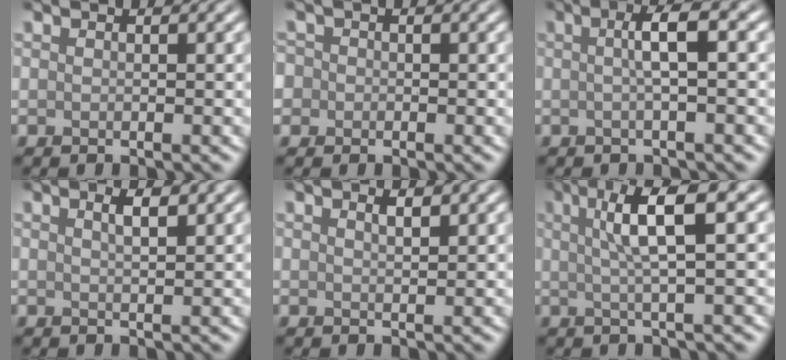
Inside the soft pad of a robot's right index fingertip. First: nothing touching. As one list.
[{"total": 2.3, "force": [0.0, 2.2, 0.6], "torque": [0.004, 0.012, -0.021]}, {"total": 3.3, "force": [0.3, 0.6, 3.3], "torque": [-0.052, 0.010, 0.000]}, {"total": 1.8, "force": [1.0, 0.5, 1.5], "torque": [-0.017, 0.005, 0.014]}, {"total": 1.3, "force": [0.9, 0.3, 0.9], "torque": [-0.013, 0.002, 0.014]}, {"total": 5.7, "force": [1.5, 1.0, 5.4], "torque": [-0.085, 0.010, 0.023]}]